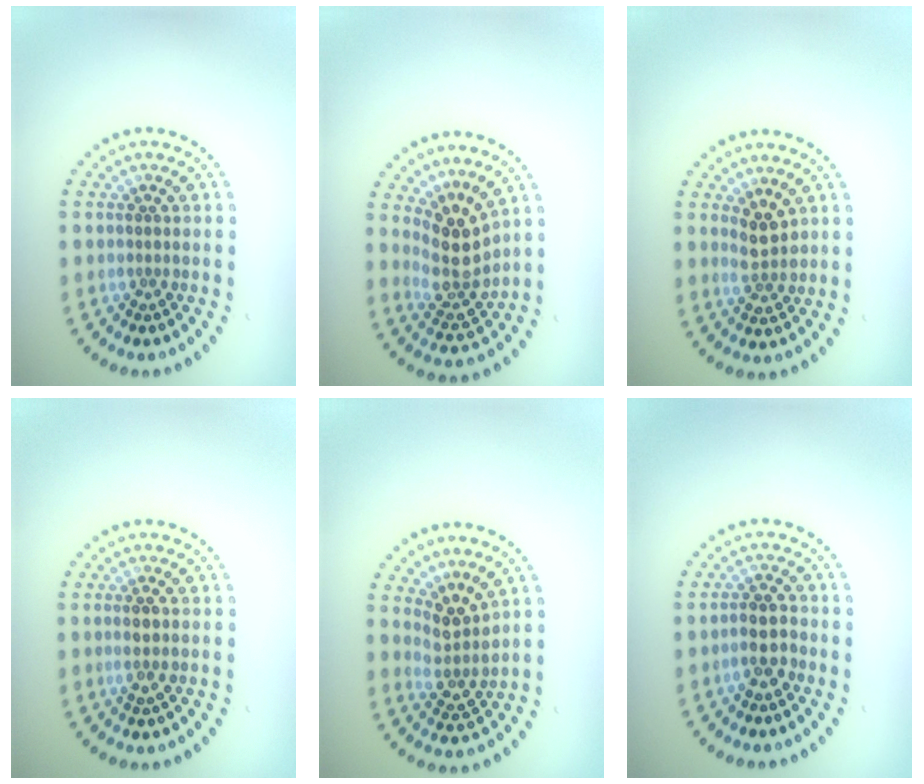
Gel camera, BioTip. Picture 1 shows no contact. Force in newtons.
{"total": 3.9, "press": 3.3, "slide": 2.0}
{"total": 2.2, "press": 2.1, "slide": 0.7}
{"total": 1.2, "press": 0.9, "slide": 0.7}
{"total": 2.8, "press": 2.1, "slide": 1.8}
{"total": 2.4, "press": 2.2, "slide": 0.9}